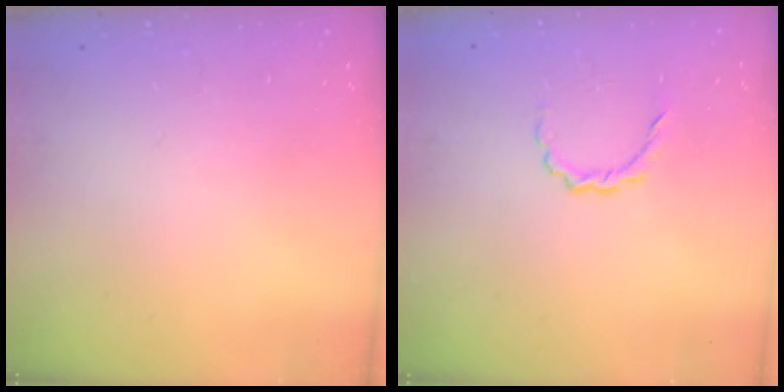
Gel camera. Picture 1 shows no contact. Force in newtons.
{"total": 3.6, "press": 3.4, "slide": 1.2}